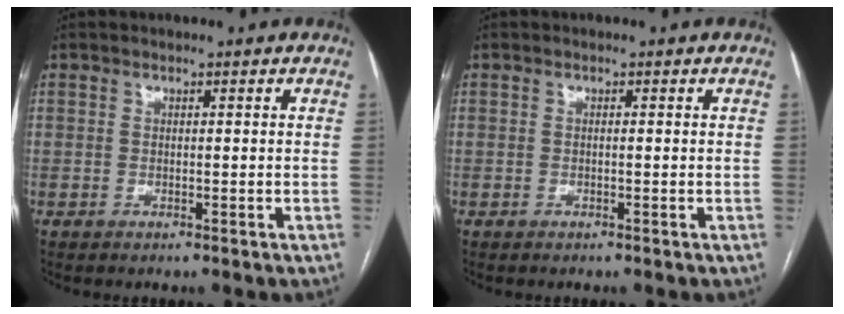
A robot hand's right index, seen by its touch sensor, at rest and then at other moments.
{"total": 0.0}